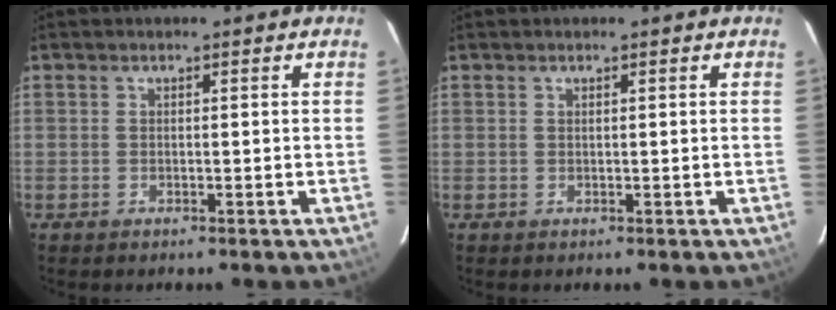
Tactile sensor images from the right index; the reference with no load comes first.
{"total": 1.0, "force": [0.5, -0.7, -0.5], "torque": [0.007, -0.003, 0.011]}